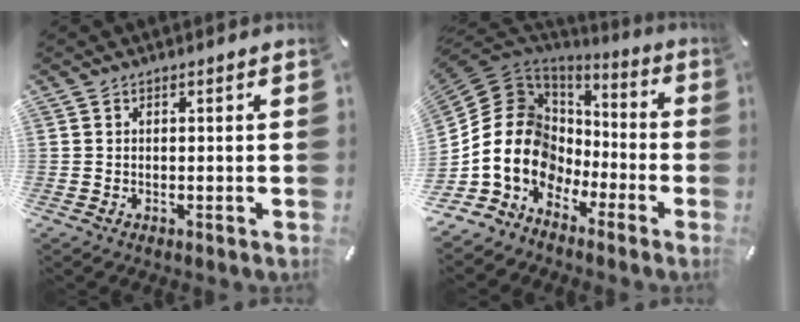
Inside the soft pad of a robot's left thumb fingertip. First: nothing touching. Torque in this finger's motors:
{"motor_torque": [0.34, 3.88, 0.80, -0.07, 0.20]}